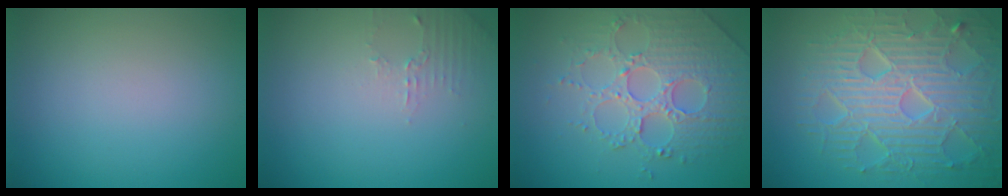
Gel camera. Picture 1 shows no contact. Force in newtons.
{"total": 1.4, "press": 1.4, "slide": 0.4}
{"total": 4.4, "press": 4.3, "slide": 1.0}
{"total": 8.9, "press": 6.4, "slide": 6.2}